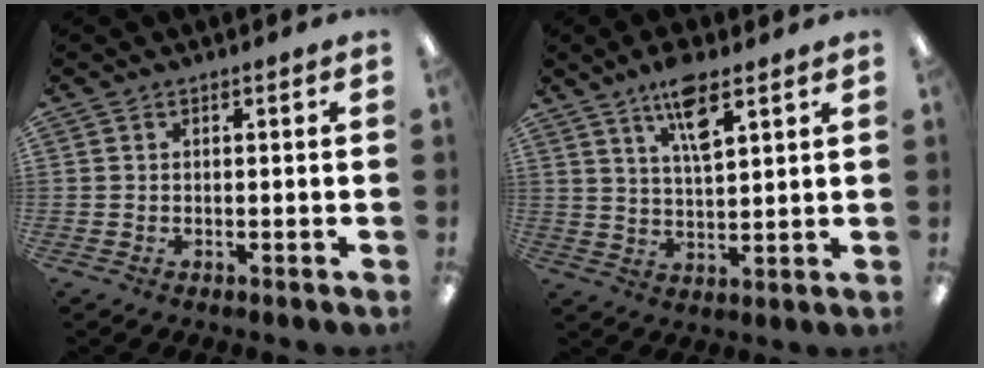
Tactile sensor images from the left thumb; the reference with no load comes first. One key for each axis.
{"total": 9.0, "fx": 6.0, "fy": 2.8, "fz": 6.2, "tx": -0.101, "ty": -0.024, "tz": 0.100}